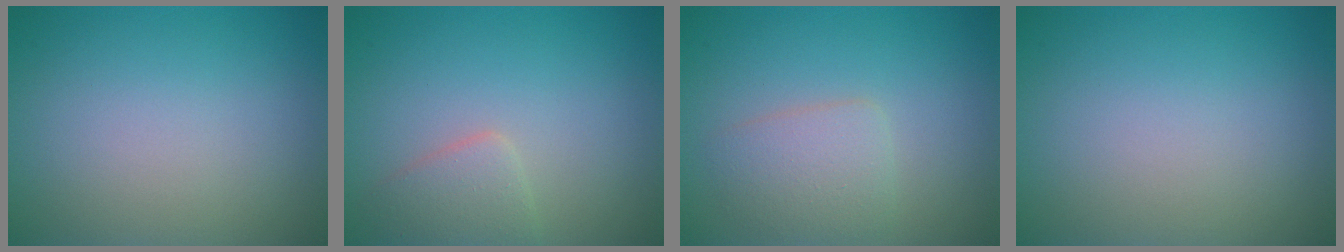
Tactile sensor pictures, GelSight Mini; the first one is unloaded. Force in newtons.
{"total": 2.2, "press": 2.2, "slide": 0.1}
{"total": 2.5, "press": 2.5, "slide": 0.0}
{"total": 0.0}